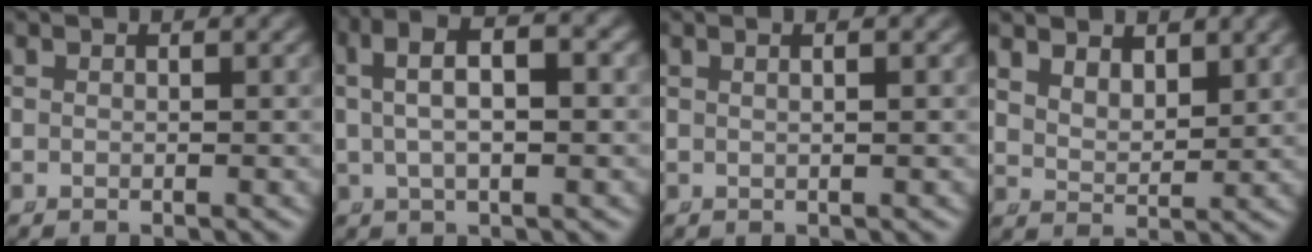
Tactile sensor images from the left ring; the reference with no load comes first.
{"total": 6.1, "force": [2.0, 2.7, 5.0], "torque": [-0.072, 0.023, 0.022]}
{"total": 1.0, "force": [0.3, -0.3, 1.0], "torque": [-0.014, 0.003, 0.005]}
{"total": 3.8, "force": [2.9, 1.9, 1.6], "torque": [-0.038, -0.013, 0.058]}